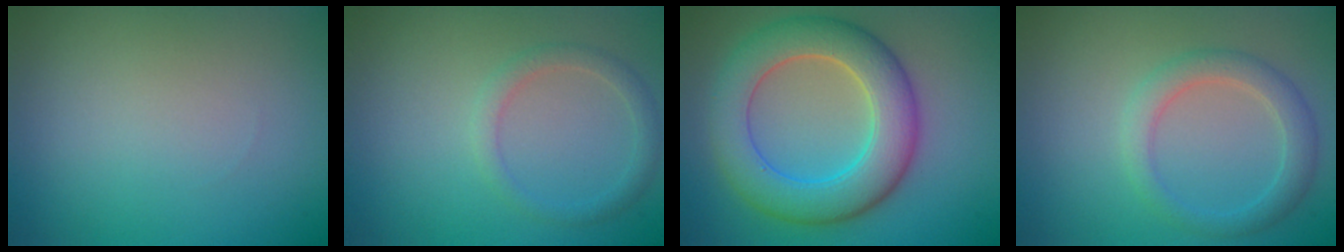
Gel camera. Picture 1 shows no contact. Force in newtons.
{"total": 1.8, "press": 1.8, "slide": 0.0}
{"total": 7.8, "press": 7.8, "slide": 0.3}
{"total": 2.8, "press": 2.8, "slide": 0.1}